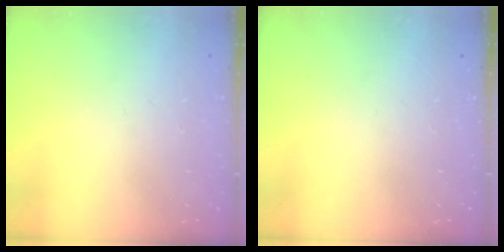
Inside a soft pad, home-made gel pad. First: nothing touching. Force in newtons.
{"total": 0.0}